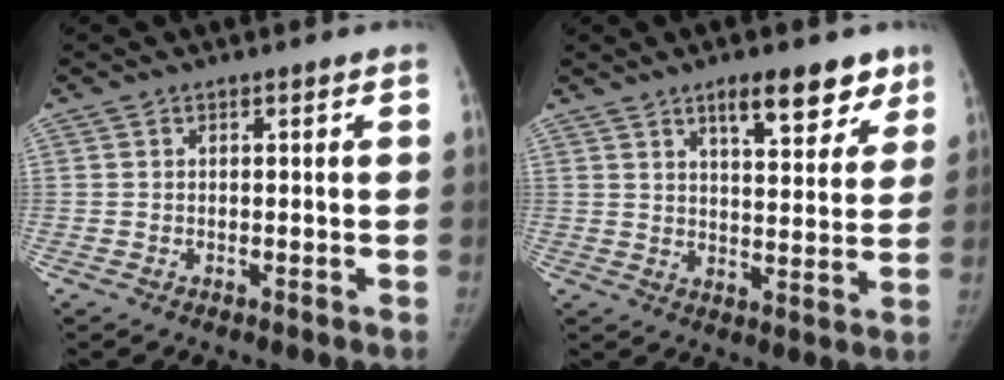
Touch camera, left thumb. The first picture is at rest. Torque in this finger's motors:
{"motor_torque": [0.02, 0.14, 0.48, -0.40, 0.03]}